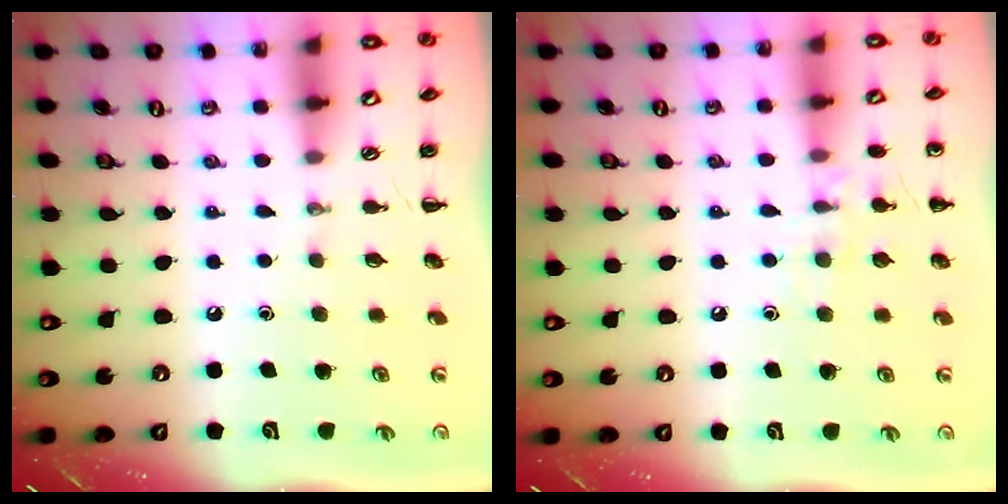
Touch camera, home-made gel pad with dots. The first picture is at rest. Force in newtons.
{"total": 8.4, "press": 8.3, "slide": 1.6}